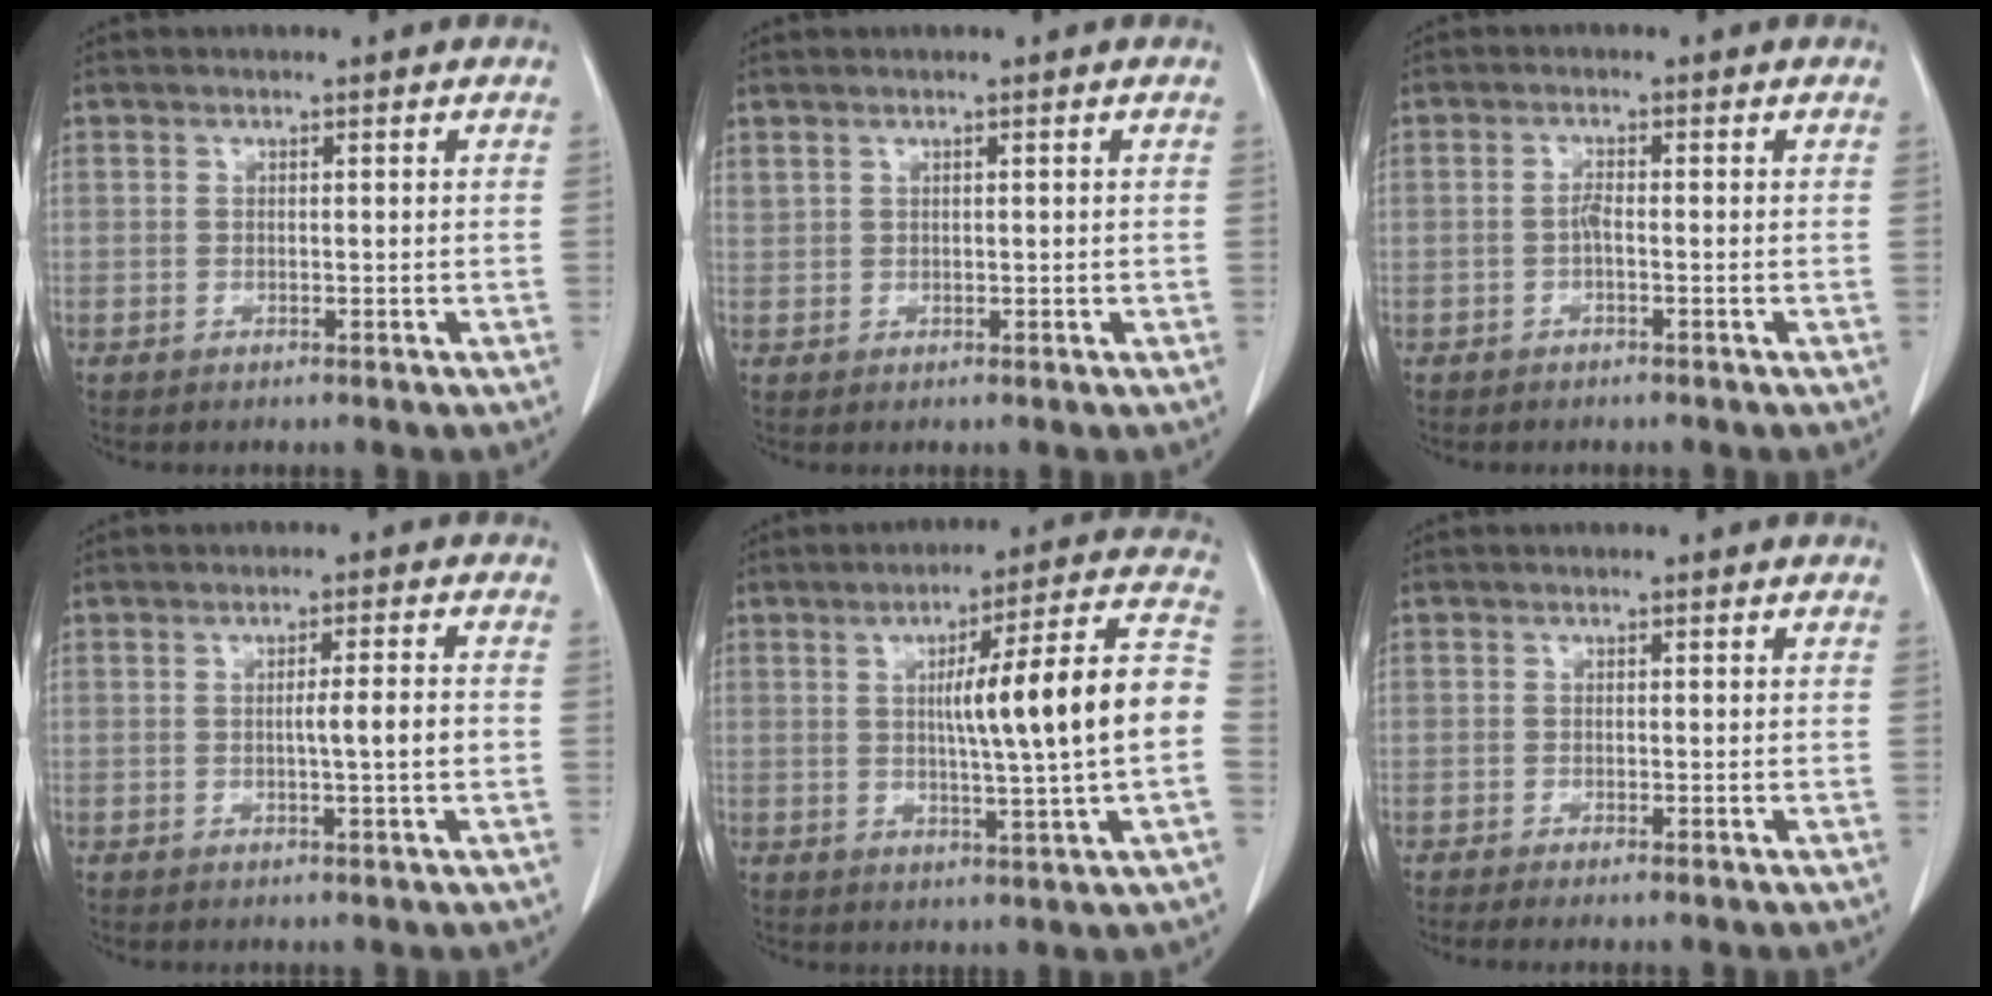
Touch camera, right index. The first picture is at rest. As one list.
[{"total": 1.1, "force": [0.8, 0.6, 0.5], "torque": [-0.011, 0.009, 0.023]}, {"total": 1.3, "force": [-0.4, 0.2, 1.2], "torque": [-0.024, 0.002, -0.010]}, {"total": 3.8, "force": [-0.5, -0.3, 3.8], "torque": [-0.060, -0.001, -0.009]}, {"total": 15.2, "force": [0.0, -0.3, 15.2], "torque": [-0.218, 0.020, -0.002]}, {"total": 2.1, "force": [-1.7, -0.2, 1.2], "torque": [-0.017, -0.002, -0.025]}]